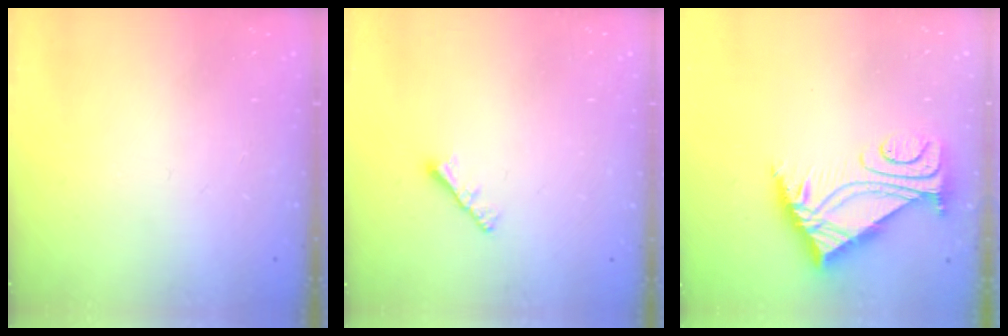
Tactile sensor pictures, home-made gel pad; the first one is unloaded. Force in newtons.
{"total": 2.2, "press": 2.1, "slide": 0.6}
{"total": 6.8, "press": 6.8, "slide": 0.5}